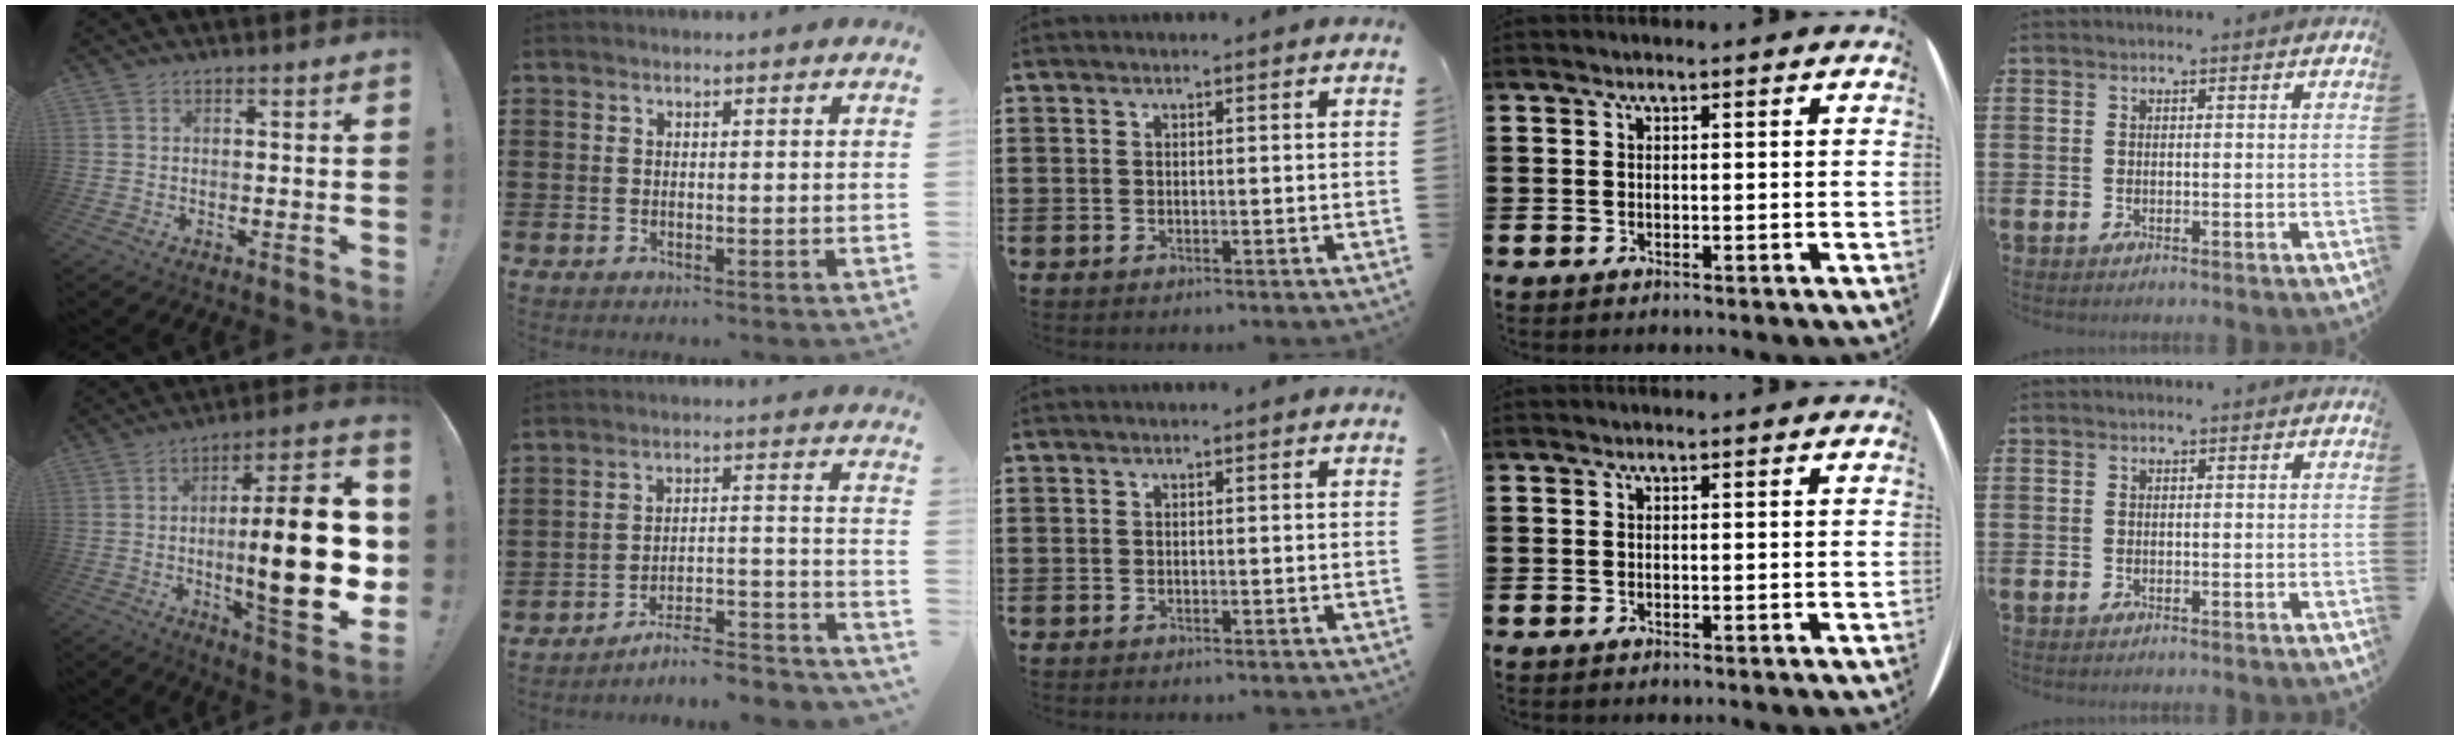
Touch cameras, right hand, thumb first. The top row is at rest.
{"thumb": {"total": 24.8, "force": [-1.5, 6.1, 24.0], "torque": [-0.380, -0.004, -0.021]}, "index": {"total": 6.1, "force": [-5.6, 0.9, 2.4], "torque": [-0.036, -0.002, -0.109]}}